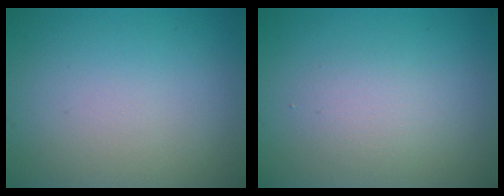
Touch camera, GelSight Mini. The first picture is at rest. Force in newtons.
{"total": 1.9, "press": 1.9, "slide": 0.1}